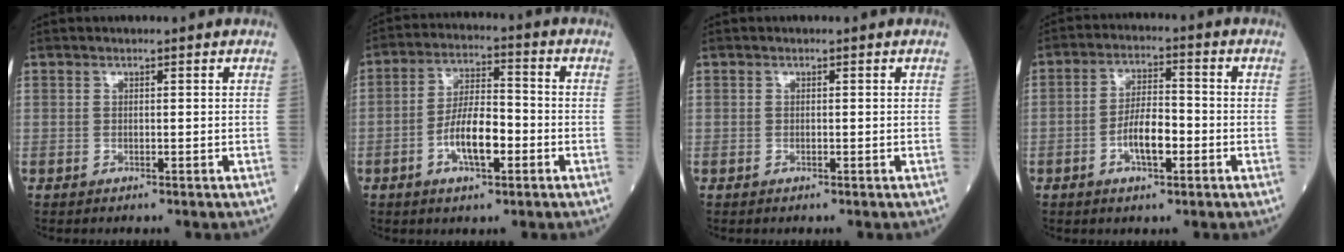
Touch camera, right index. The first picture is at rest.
{"total": 8.4, "force": [-2.8, 2.8, 7.4], "torque": [-0.143, 0.011, -0.052]}
{"total": 0.0}
{"total": 6.4, "force": [-2.1, 2.2, 5.6], "torque": [-0.107, 0.009, -0.040]}